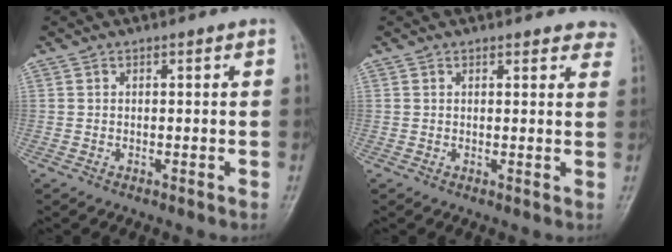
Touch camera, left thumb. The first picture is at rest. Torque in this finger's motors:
{"motor_torque": [-0.05, -0.03, -0.07, -0.22, 0.04]}